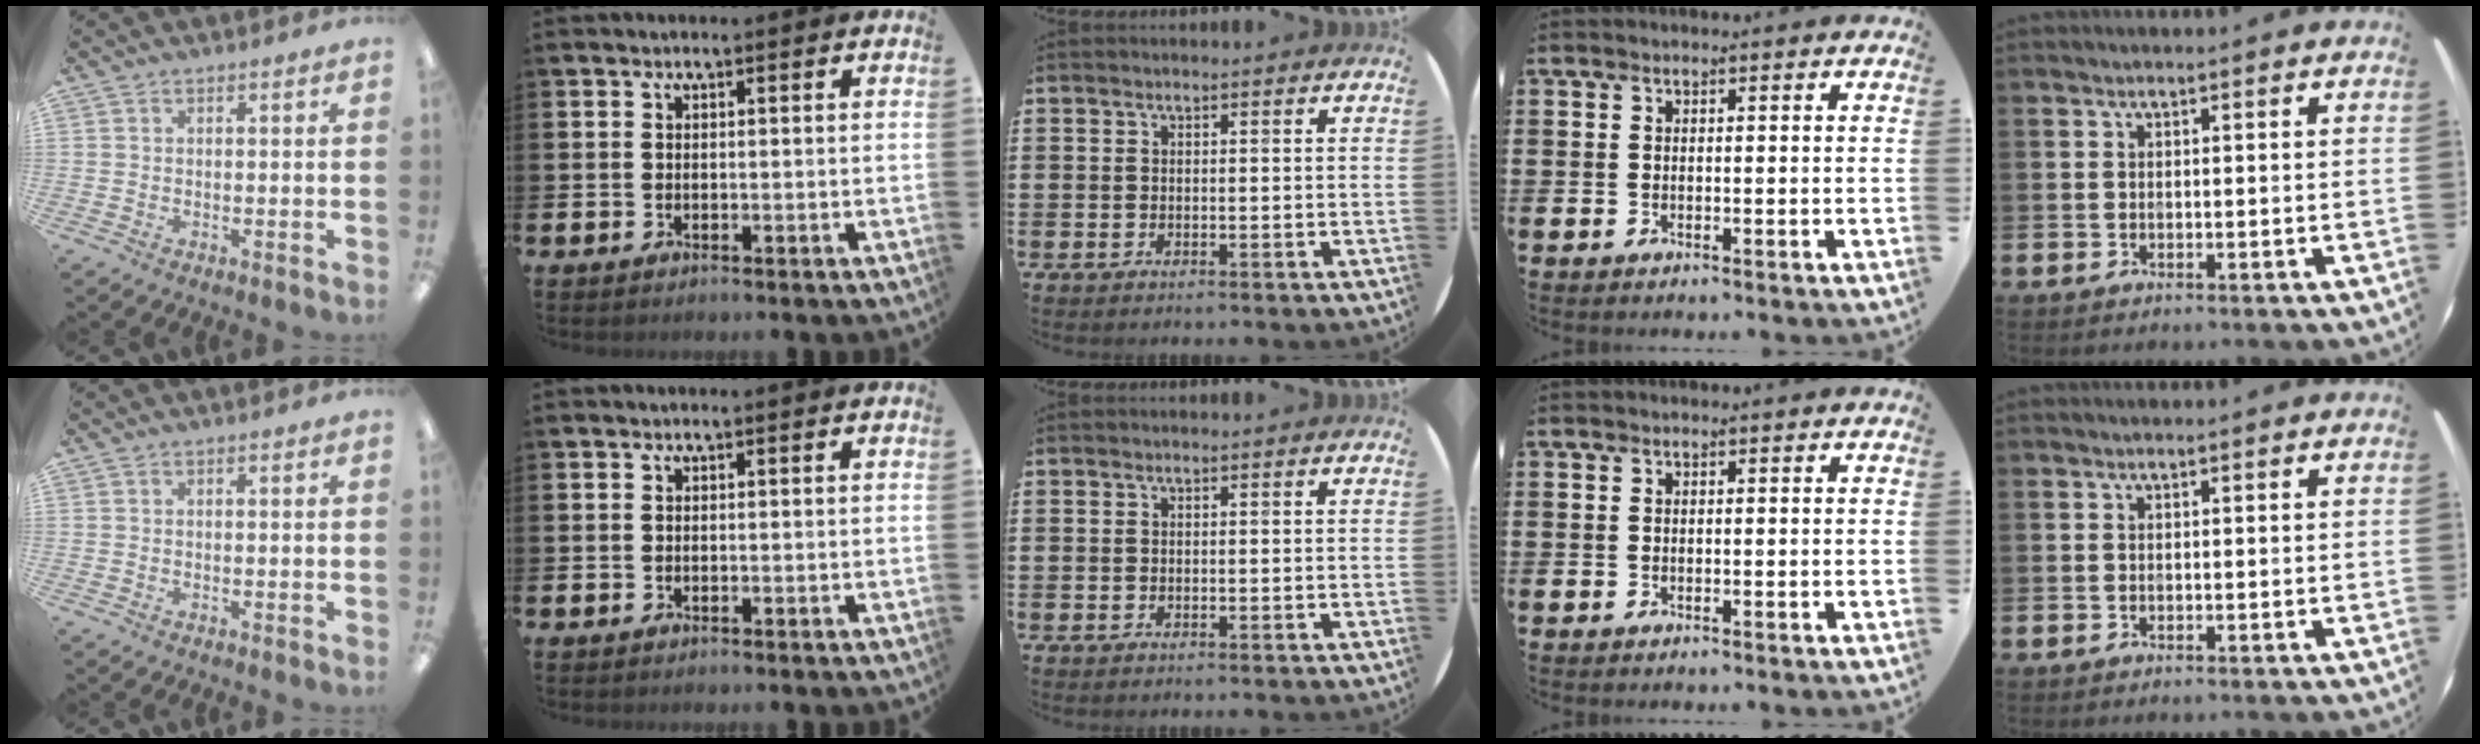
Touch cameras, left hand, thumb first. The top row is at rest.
{}